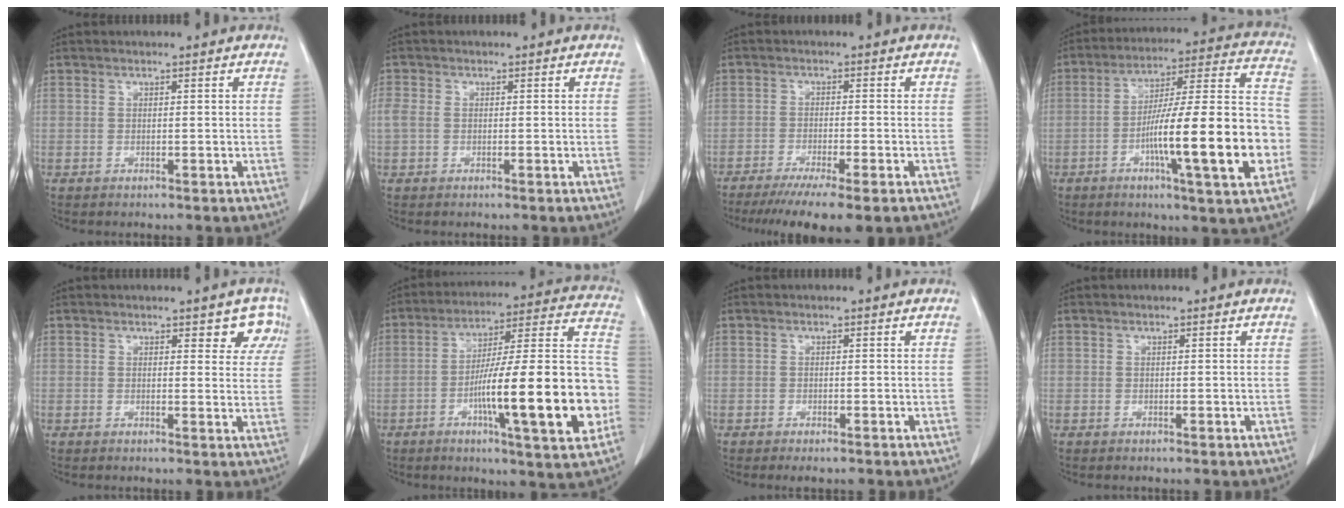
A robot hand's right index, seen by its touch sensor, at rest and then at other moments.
{"total": 2.7, "force": [-0.1, 2.0, 1.8], "torque": [-0.065, 0.017, 0.001]}
{"total": 11.2, "force": [-8.6, 0.9, 7.1], "torque": [-0.093, -0.023, -0.128]}
{"total": 20.5, "force": [-5.8, 1.2, 19.7], "torque": [-0.285, 0.010, -0.089]}
{"total": 4.2, "force": [2.6, 2.2, 2.6], "torque": [-0.006, 0.002, 0.021]}
{"total": 22.3, "force": [-6.2, 2.0, 21.4], "torque": [-0.291, 0.012, -0.090]}
{"total": 1.4, "force": [-1.0, 0.4, 0.9], "torque": [-0.016, -0.004, -0.009]}
{"total": 0.0}